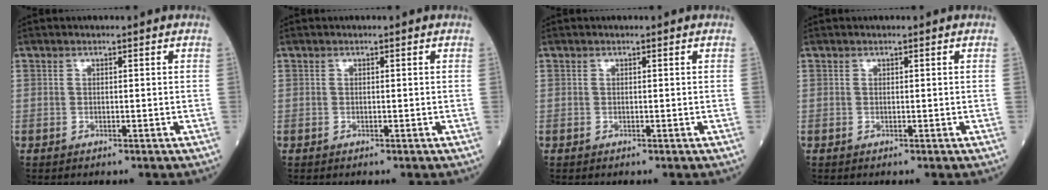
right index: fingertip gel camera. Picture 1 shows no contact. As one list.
[{"total": 0.0}, {"total": 0.0}, {"total": 0.0}]